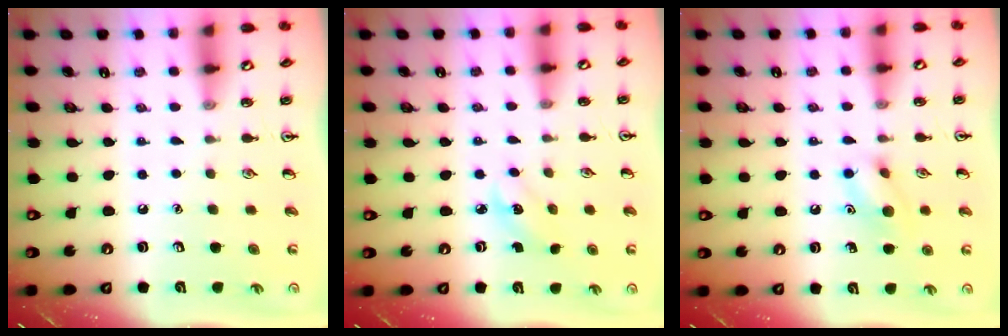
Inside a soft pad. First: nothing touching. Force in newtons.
{"total": 2.6, "press": 2.5, "slide": 0.8}
{"total": 8.8, "press": 8.7, "slide": 1.2}